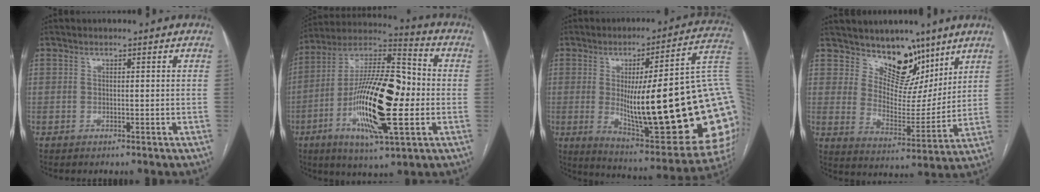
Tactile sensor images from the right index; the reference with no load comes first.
{"total": 21.5, "force": [-3.7, 5.1, 20.6], "torque": [-0.389, 0.005, -0.065]}
{"total": 33.6, "force": [-0.6, 4.8, 33.2], "torque": [-0.373, -0.003, -0.007]}
{"total": 10.9, "force": [8.6, 5.5, 3.9], "torque": [-0.050, -0.006, 0.151]}